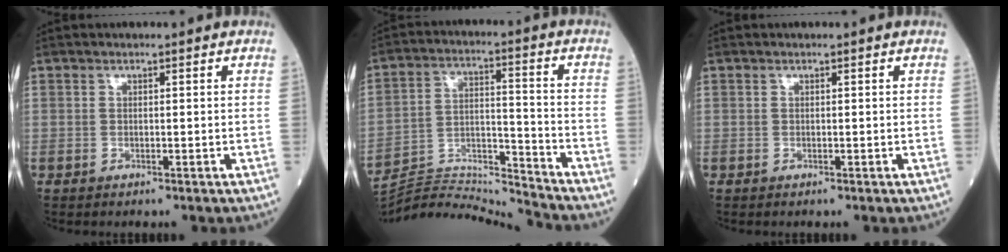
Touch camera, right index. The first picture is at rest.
{"total": 13.7, "force": [-13.3, -3.0, -0.2], "torque": [0.001, 0.028, -0.234]}
{"total": 0.0}